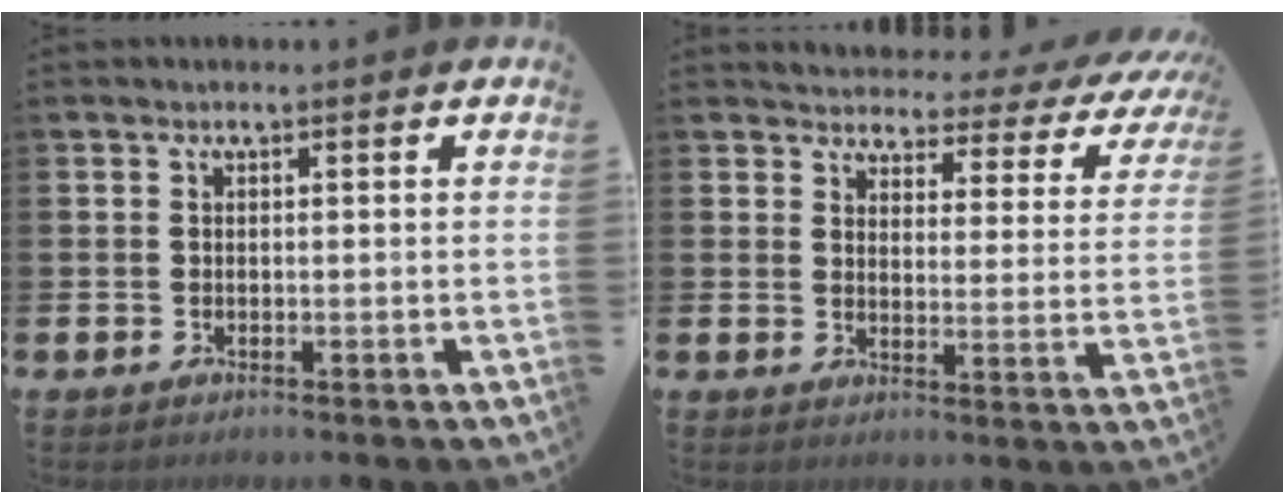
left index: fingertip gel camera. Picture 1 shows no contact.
{"total": 2.7, "force": [2.4, 1.2, 0.6], "torque": [-0.027, -0.031, 0.030]}